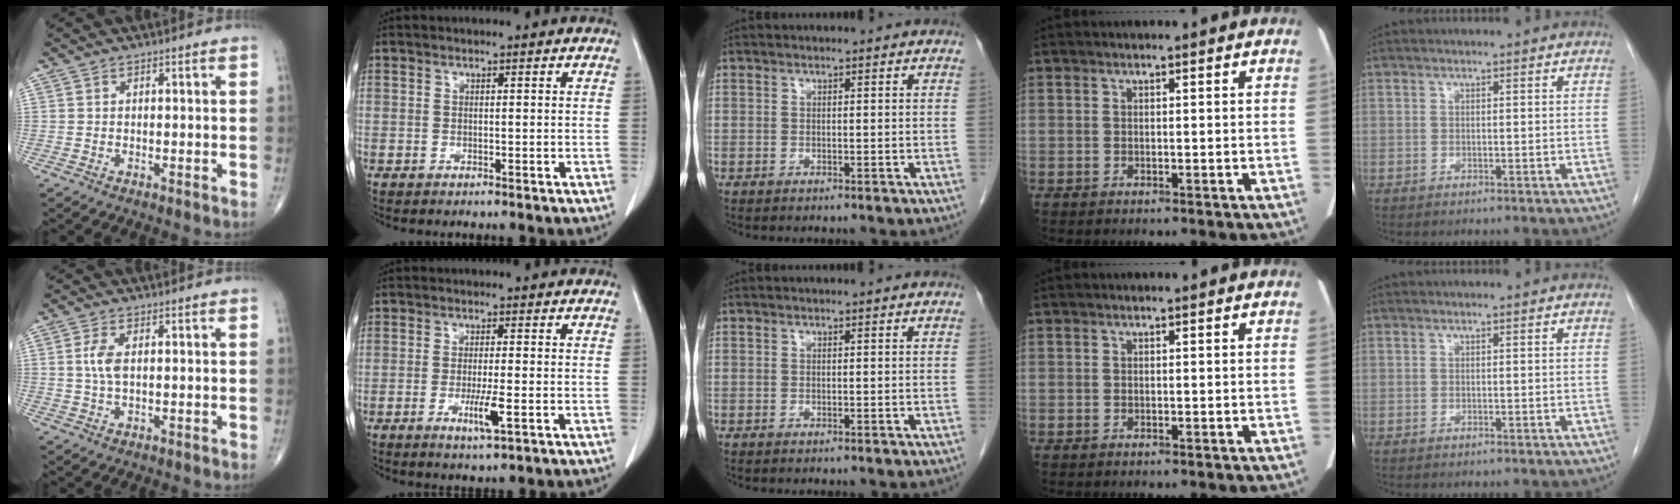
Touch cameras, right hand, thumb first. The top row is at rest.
{"thumb": {"total": 3.9, "force": [0.6, 1.7, 3.5], "torque": [-0.082, 0.001, 0.013]}, "index": {"total": 4.2, "force": [-1.3, 0.2, 4.0], "torque": [-0.074, -0.008, -0.019]}}